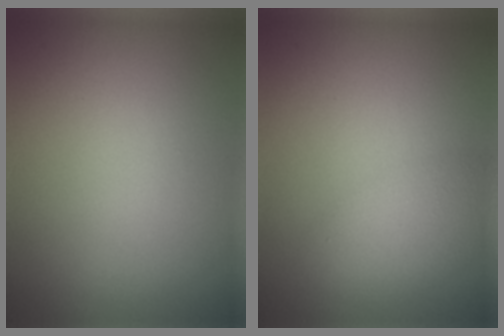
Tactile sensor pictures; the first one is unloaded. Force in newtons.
{"total": 2.9, "press": 2.9, "slide": 0.1}